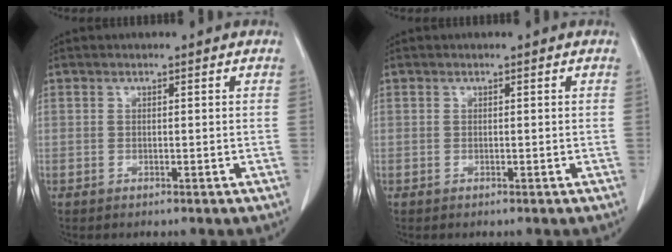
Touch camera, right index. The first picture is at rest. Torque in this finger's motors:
{"motor_torque": [-0.02, 0.00, 0.00, 0.00]}